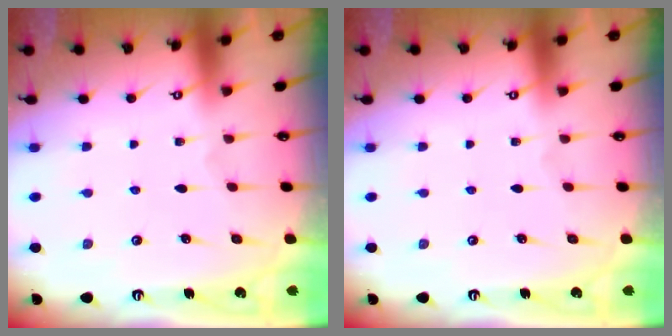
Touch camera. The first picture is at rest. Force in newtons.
{"total": 0.0}